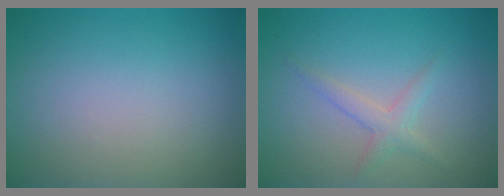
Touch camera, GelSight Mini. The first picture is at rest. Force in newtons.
{"total": 1.8, "press": 1.8, "slide": 0.1}